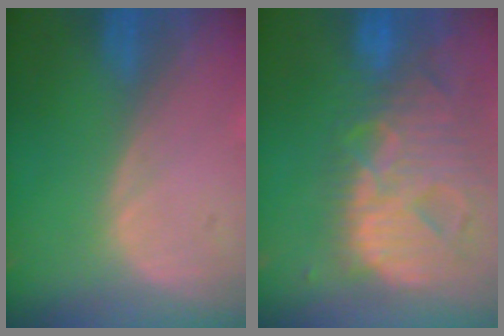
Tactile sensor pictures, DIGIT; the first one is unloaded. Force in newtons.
{"total": 13.7, "press": 11.7, "slide": 7.2}